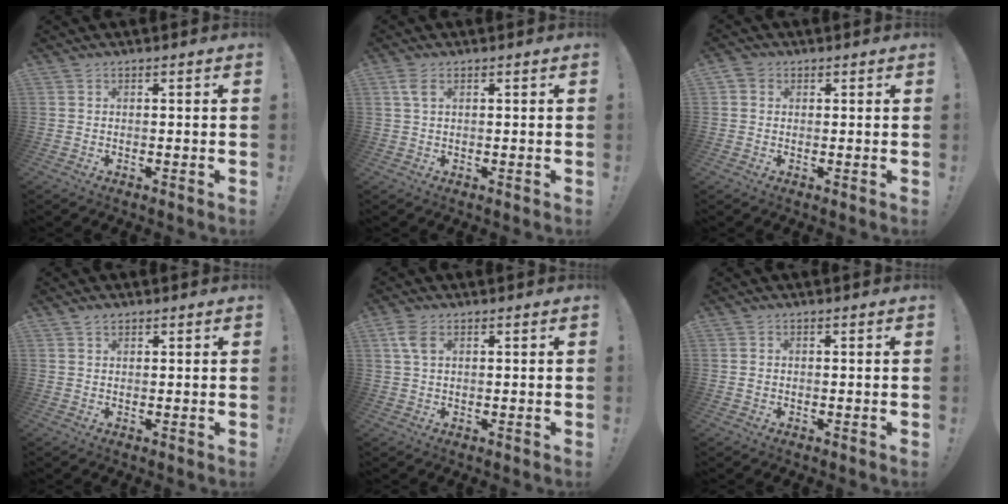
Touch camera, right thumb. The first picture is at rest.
{"total": 3.1, "force": [1.2, 1.5, 2.5], "torque": [-0.049, 0.002, 0.022]}
{"total": 2.5, "force": [0.8, 2.2, 0.8], "torque": [-0.015, 0.002, 0.015]}
{"total": 1.6, "force": [1.2, 0.9, 0.6], "torque": [-0.010, -0.001, 0.022]}
{"total": 4.7, "force": [1.6, 2.6, 3.6], "torque": [-0.073, 0.001, 0.030]}
{"total": 0.8, "force": [0.0, 0.8, 0.1], "torque": [-0.002, 0.004, -0.001]}